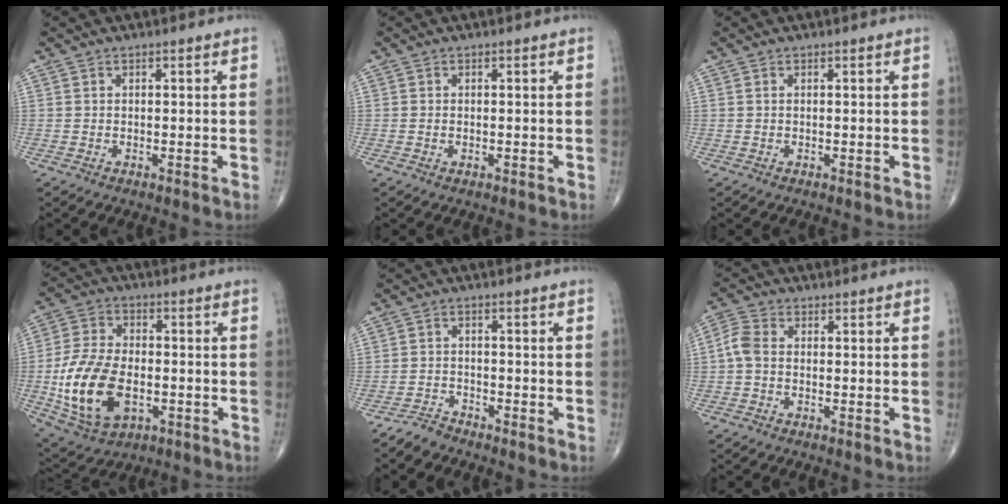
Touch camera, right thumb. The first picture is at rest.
{"total": 0.5, "force": [-0.1, 0.4, 0.4], "torque": [-0.013, 0.003, 0.000]}
{"total": 0.0}
{"total": 17.1, "force": [-3.6, 10.3, 13.2], "torque": [-0.252, 0.006, -0.057]}
{"total": 2.8, "force": [-2.7, 0.8, 0.1], "torque": [-0.002, 0.002, -0.055]}
{"total": 3.9, "force": [-0.4, 2.7, 2.8], "torque": [-0.065, 0.010, -0.020]}